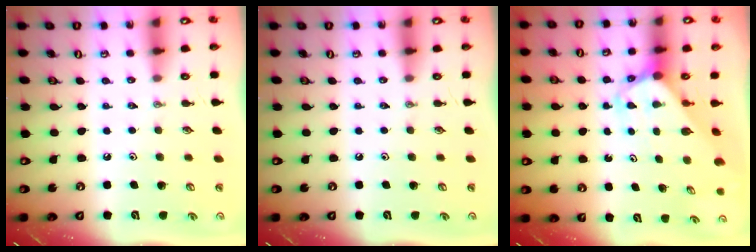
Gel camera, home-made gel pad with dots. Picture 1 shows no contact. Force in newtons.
{"total": 0.0}
{"total": 2.4, "press": 2.4, "slide": 0.2}